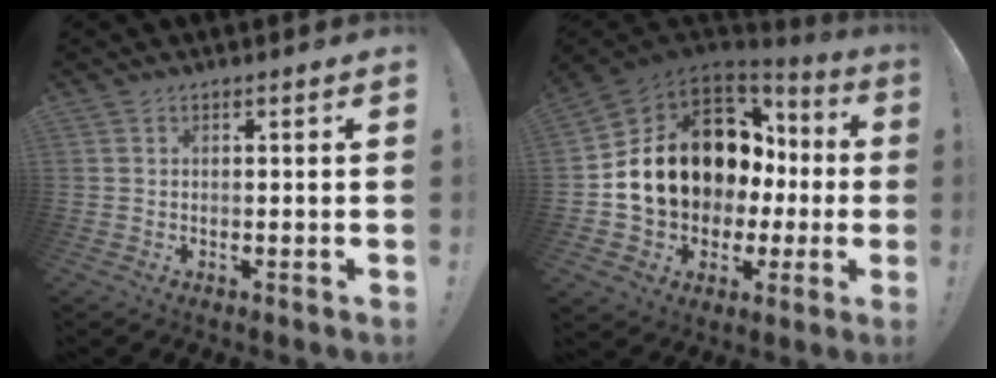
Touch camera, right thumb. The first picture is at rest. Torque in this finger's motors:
{"motor_torque": [2.50, 2.50, 0.60, 0.40, 0.22]}